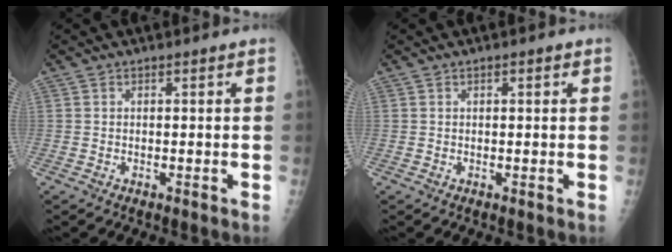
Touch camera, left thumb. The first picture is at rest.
{"total": 0.9, "force": [0.4, 0.3, 0.7], "torque": [-0.009, 0.002, 0.004]}